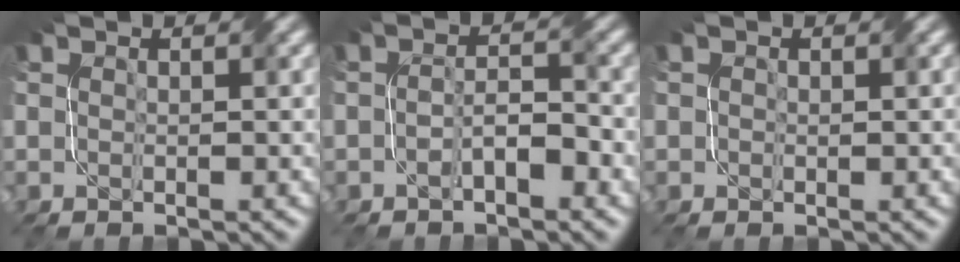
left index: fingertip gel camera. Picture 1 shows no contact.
{"total": 2.6, "force": [-1.3, 1.0, 2.0], "torque": [-0.036, 0.009, -0.024]}
{"total": 0.5, "force": [0.1, 0.4, 0.3], "torque": [-0.002, 0.000, 0.001]}